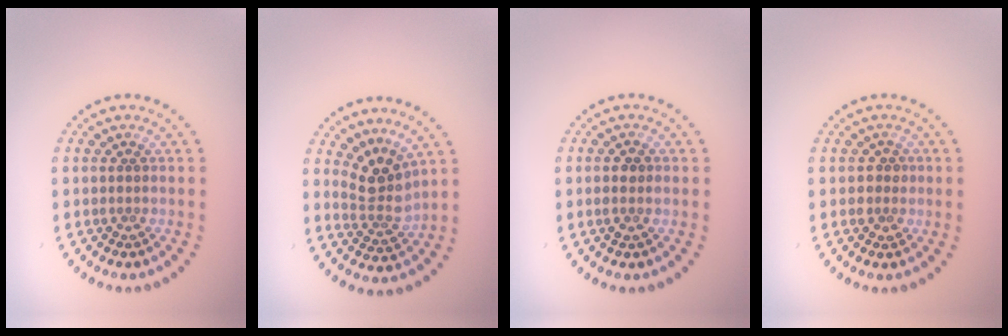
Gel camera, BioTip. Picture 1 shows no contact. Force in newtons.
{"total": 3.1, "press": 2.3, "slide": 2.0}
{"total": 1.4, "press": 1.3, "slide": 0.3}
{"total": 1.3, "press": 1.2, "slide": 0.5}